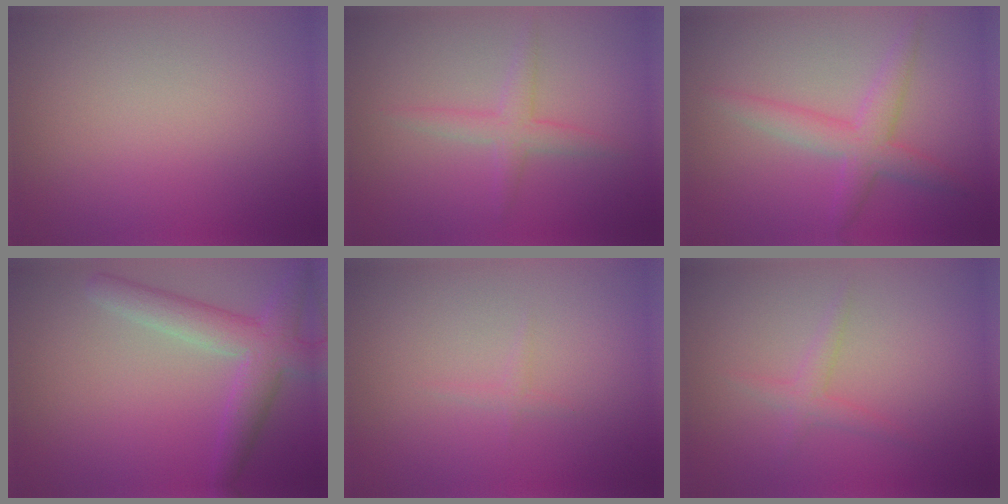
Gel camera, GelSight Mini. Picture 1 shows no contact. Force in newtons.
{"total": 2.2, "press": 2.2, "slide": 0.1}
{"total": 3.4, "press": 3.4, "slide": 0.0}
{"total": 4.5, "press": 4.5, "slide": 0.2}
{"total": 1.0, "press": 0.9, "slide": 0.2}
{"total": 1.4, "press": 1.4, "slide": 0.0}